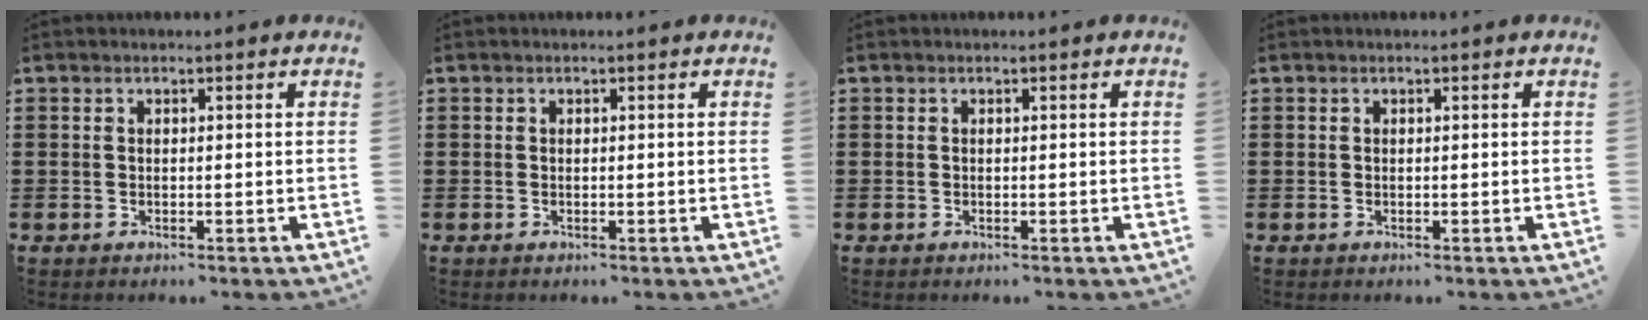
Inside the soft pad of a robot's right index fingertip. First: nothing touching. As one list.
[{"total": 0.0}, {"total": 0.0}, {"total": 0.0}]